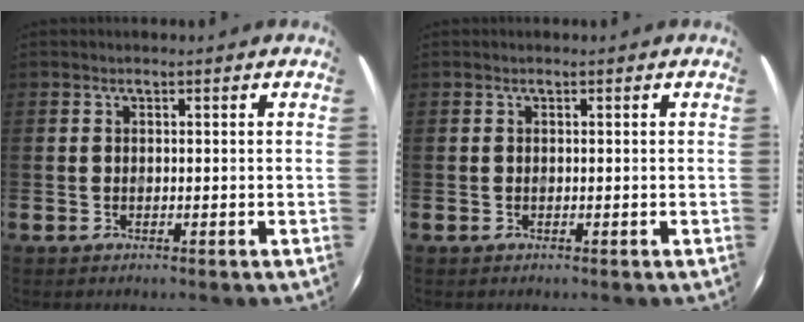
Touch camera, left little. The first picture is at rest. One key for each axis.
{"total": 0.0}